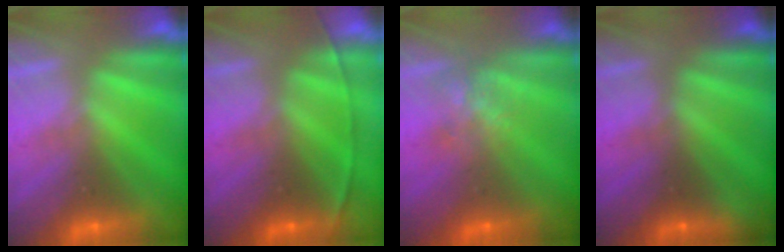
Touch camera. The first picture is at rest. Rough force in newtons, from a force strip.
{"total": 1.6}
{"total": 4.5}
{"total": 1.4}